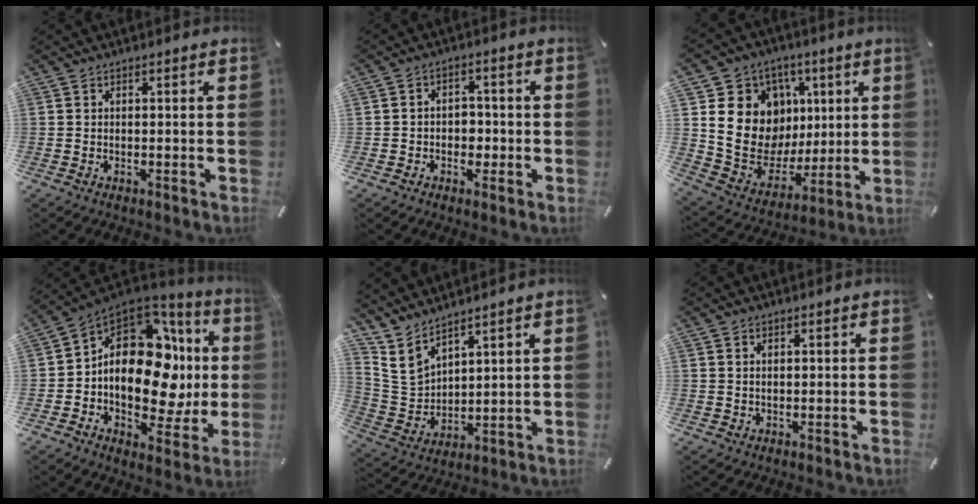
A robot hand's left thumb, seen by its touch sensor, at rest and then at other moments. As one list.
[{"total": 4.2, "force": [-1.2, 3.5, 1.9], "torque": [-0.028, 0.005, -0.024]}, {"total": 18.2, "force": [4.3, 16.1, 7.3], "torque": [-0.112, -0.034, 0.109]}, {"total": 19.4, "force": [2.0, 12.5, 14.7], "torque": [-0.232, -0.036, 0.029]}, {"total": 7.0, "force": [5.5, 3.9, 1.8], "torque": [-0.060, -0.028, 0.108]}, {"total": 1.3, "force": [0.5, 1.0, 0.7], "torque": [-0.015, 0.005, 0.008]}]